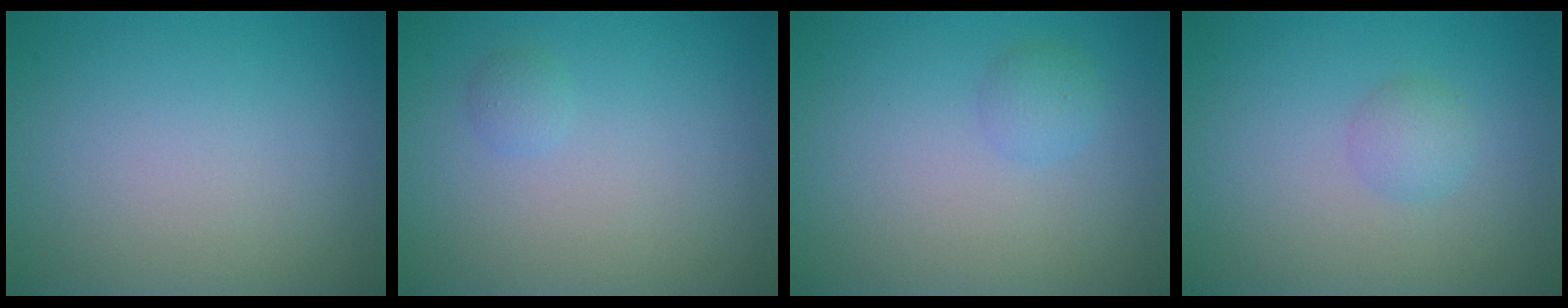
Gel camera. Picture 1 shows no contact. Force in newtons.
{"total": 0.7, "press": 0.7, "slide": 0.1}
{"total": 1.2, "press": 1.2, "slide": 0.1}
{"total": 1.5, "press": 1.5, "slide": 0.1}